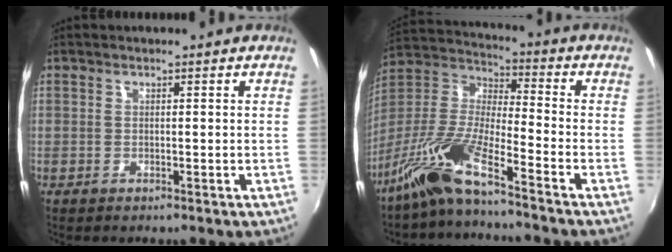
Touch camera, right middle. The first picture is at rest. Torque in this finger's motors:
{"motor_torque": [1.10, -1.04, 0.67, 0.21]}